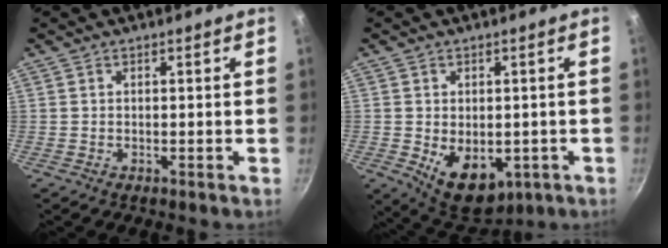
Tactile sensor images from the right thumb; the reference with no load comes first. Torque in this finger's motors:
{"motor_torque": [-0.36, 0.82, 0.43, 0.79, 0.07]}